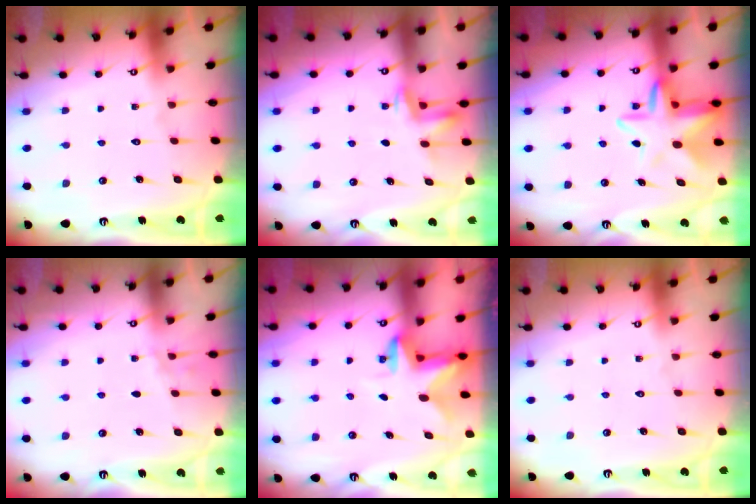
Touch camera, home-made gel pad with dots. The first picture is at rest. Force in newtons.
{"total": 3.1, "press": 3.0, "slide": 0.4}
{"total": 10.6, "press": 10.4, "slide": 1.9}
{"total": 2.5, "press": 1.6, "slide": 1.8}
{"total": 2.5, "press": 2.5, "slide": 0.5}
{"total": 0.0}